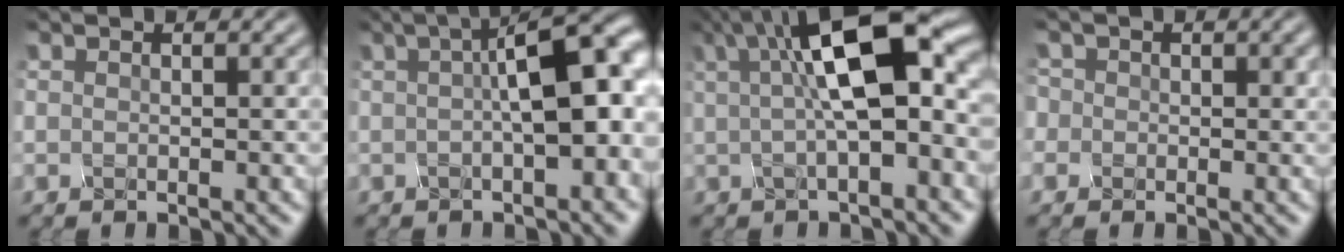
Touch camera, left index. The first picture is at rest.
{"total": 8.3, "force": [0.9, 2.5, 7.9], "torque": [-0.092, 0.019, 0.012]}
{"total": 10.3, "force": [2.4, 3.0, 9.5], "torque": [-0.142, 0.020, 0.032]}
{"total": 2.3, "force": [0.3, 2.1, 0.9], "torque": [-0.011, 0.010, -0.013]}